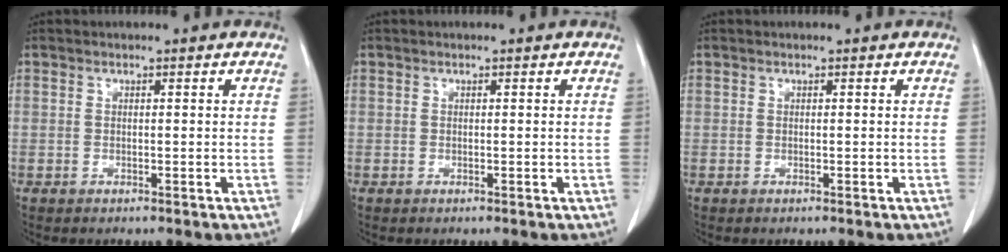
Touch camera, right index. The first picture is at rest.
{"total": 0.0}
{"total": 0.0}